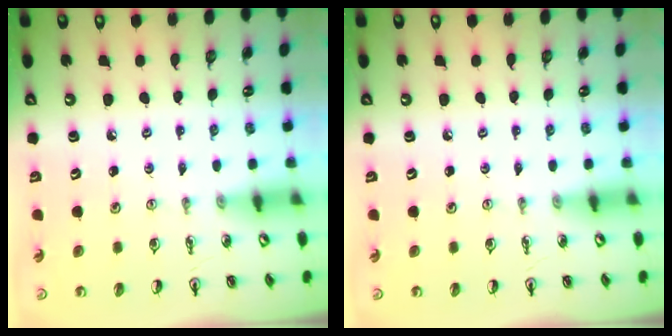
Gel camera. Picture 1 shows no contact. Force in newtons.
{"total": 0.0}